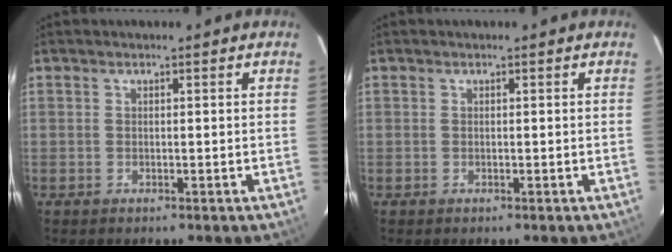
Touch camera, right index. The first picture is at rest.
{"total": 0.0}